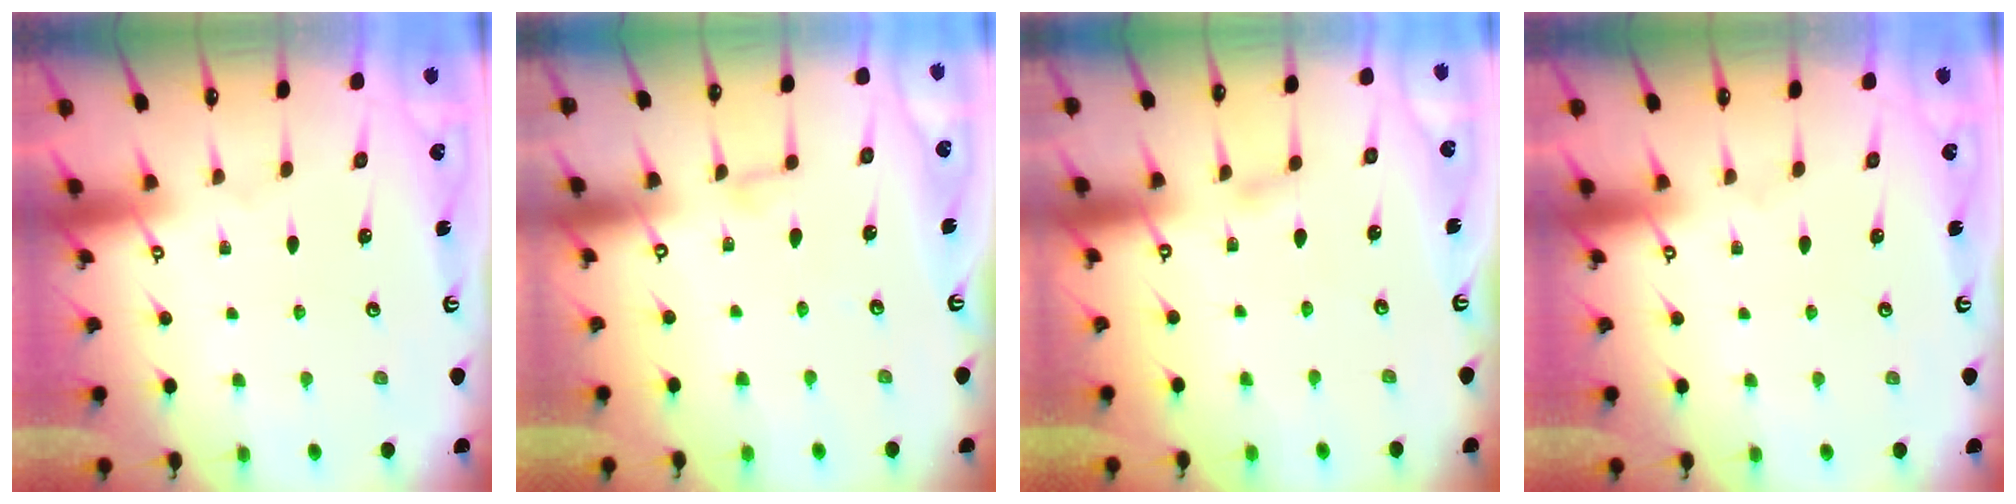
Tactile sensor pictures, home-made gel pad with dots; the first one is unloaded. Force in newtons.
{"total": 3.2, "press": 3.2, "slide": 0.3}
{"total": 2.2, "press": 2.2, "slide": 0.3}
{"total": 0.0}